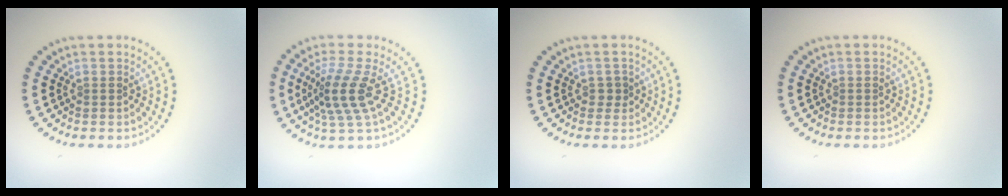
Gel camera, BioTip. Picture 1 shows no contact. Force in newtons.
{"total": 3.9, "press": 2.9, "slide": 2.7}
{"total": 0.8, "press": 0.7, "slide": 0.3}
{"total": 0.0}